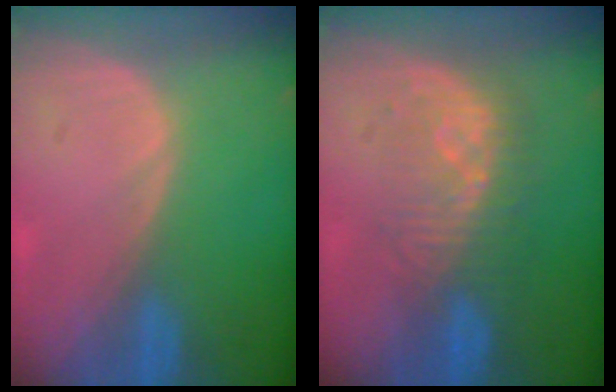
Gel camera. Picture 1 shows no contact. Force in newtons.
{"total": 7.8, "press": 7.5, "slide": 2.0}